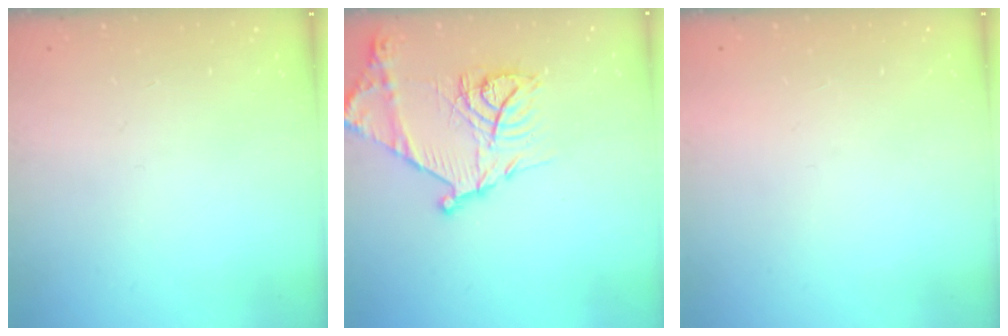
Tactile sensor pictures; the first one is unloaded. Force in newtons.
{"total": 18.7, "press": 18.6, "slide": 1.4}
{"total": 1.5, "press": 1.5, "slide": 0.1}